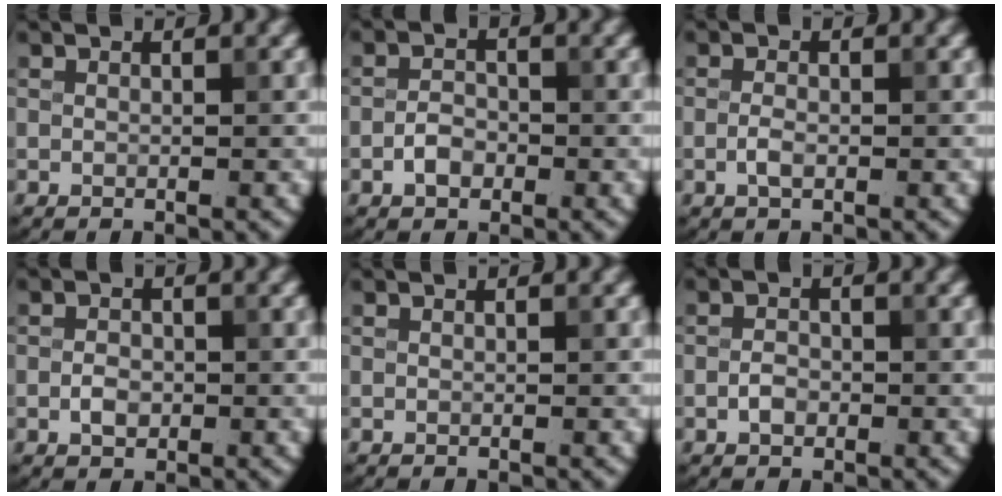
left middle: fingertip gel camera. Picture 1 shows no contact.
{"total": 2.0, "force": [-1.0, 1.3, 1.2], "torque": [-0.020, 0.005, -0.021]}
{"total": 1.4, "force": [-0.5, 0.7, 1.2], "torque": [-0.026, 0.000, -0.012]}
{"total": 1.8, "force": [-0.5, 1.2, 1.2], "torque": [-0.021, 0.003, -0.013]}
{"total": 0.0}
{"total": 1.5, "force": [-0.6, 1.0, 0.9], "torque": [-0.016, 0.003, -0.014]}